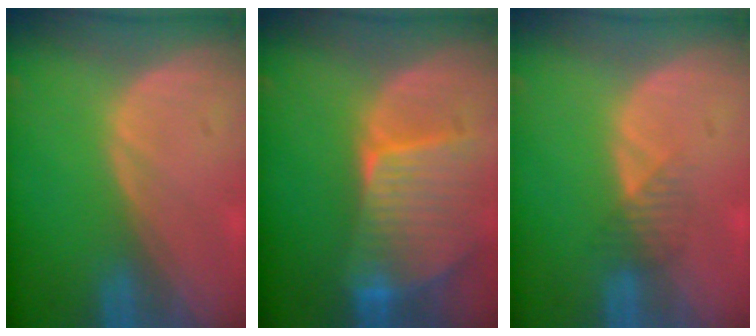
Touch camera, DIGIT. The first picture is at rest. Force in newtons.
{"total": 9.5, "press": 8.4, "slide": 4.5}
{"total": 2.3, "press": 2.1, "slide": 1.0}